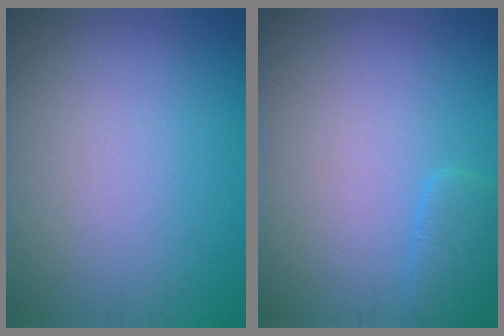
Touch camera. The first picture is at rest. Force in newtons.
{"total": 1.9, "press": 1.8, "slide": 0.3}